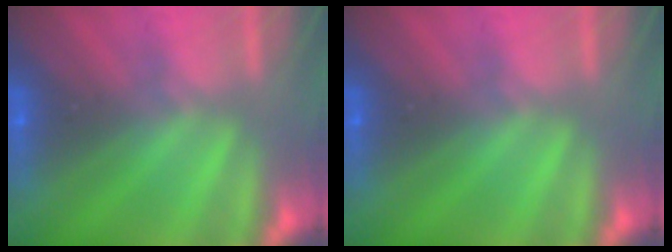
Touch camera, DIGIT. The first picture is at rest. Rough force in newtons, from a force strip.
{"total": 0.0}